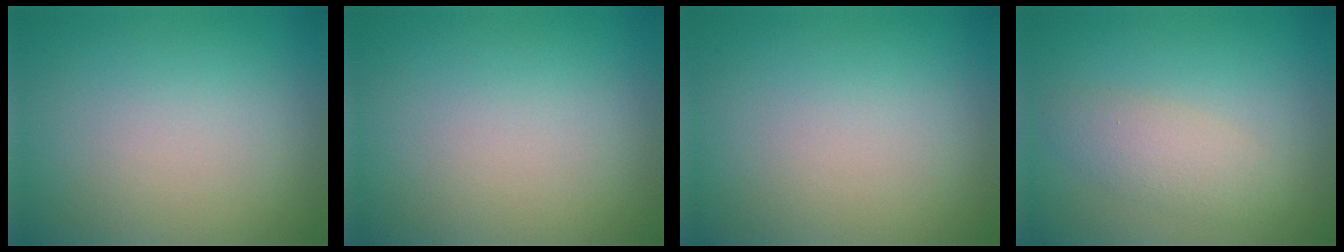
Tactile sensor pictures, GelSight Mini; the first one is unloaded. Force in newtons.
{"total": 0.0}
{"total": 0.0}
{"total": 2.8, "press": 2.8, "slide": 0.1}